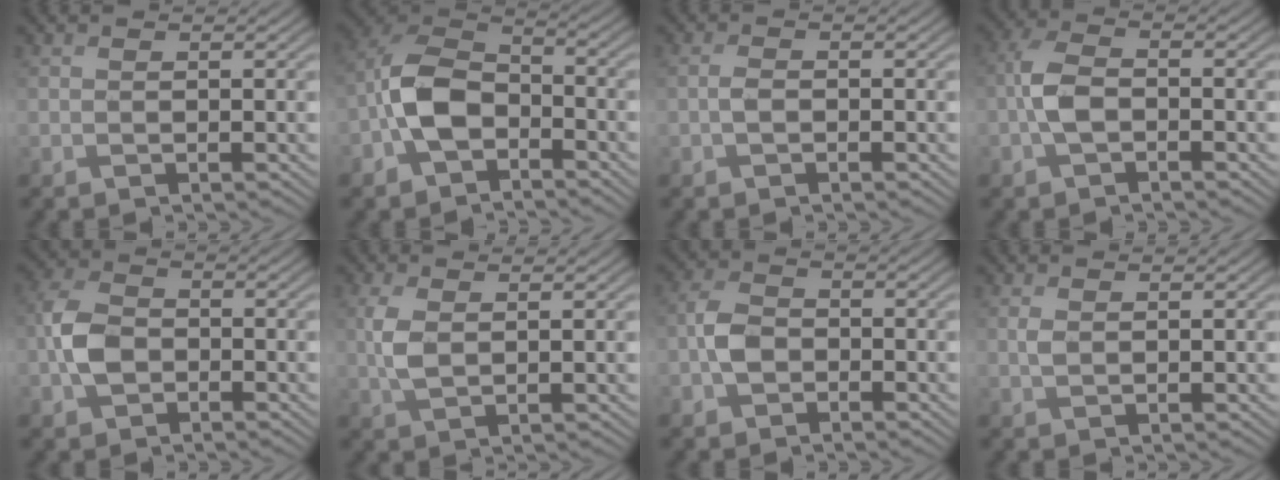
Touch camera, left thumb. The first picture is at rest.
{"total": 7.7, "force": [-2.9, 4.7, 5.4], "torque": [-0.111, 0.014, -0.076]}
{"total": 0.6, "force": [0.1, 0.2, 0.6], "torque": [-0.011, 0.008, -0.004]}
{"total": 4.2, "force": [-1.0, 2.2, 3.5], "torque": [-0.078, 0.012, -0.027]}
{"total": 4.9, "force": [-1.0, 3.5, 3.2], "torque": [-0.075, 0.007, -0.028]}
{"total": 3.3, "force": [1.3, 1.3, 2.7], "torque": [-0.071, 0.009, 0.030]}
{"total": 3.3, "force": [-0.9, 2.5, 2.0], "torque": [-0.047, 0.008, -0.028]}
{"total": 1.2, "force": [1.0, 0.3, 0.7], "torque": [-0.020, 0.007, 0.021]}